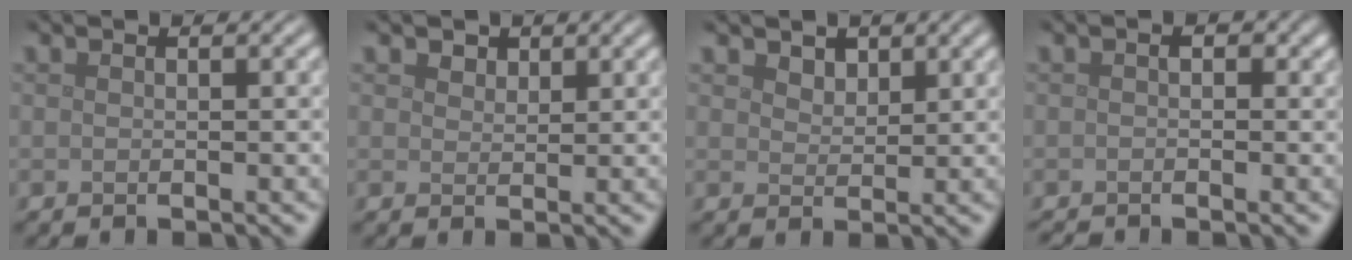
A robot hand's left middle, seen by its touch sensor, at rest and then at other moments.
{"total": 1.3, "force": [0.9, 0.8, 0.3], "torque": [-0.009, -0.002, 0.016]}
{"total": 1.4, "force": [1.2, 0.8, 0.3], "torque": [-0.014, -0.007, 0.023]}
{"total": 0.9, "force": [-0.6, 0.5, 0.5], "torque": [-0.011, 0.000, -0.012]}